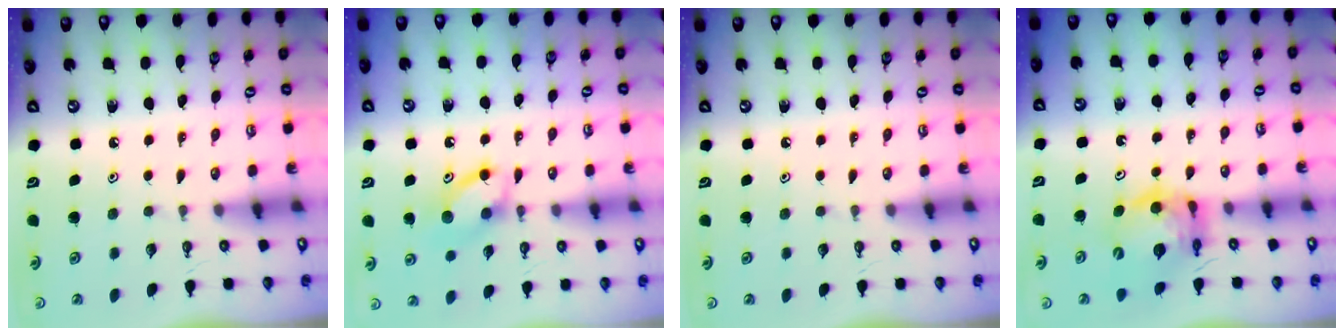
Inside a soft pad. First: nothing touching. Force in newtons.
{"total": 9.1, "press": 9.1, "slide": 1.2}
{"total": 0.0}
{"total": 11.1, "press": 11.0, "slide": 1.4}